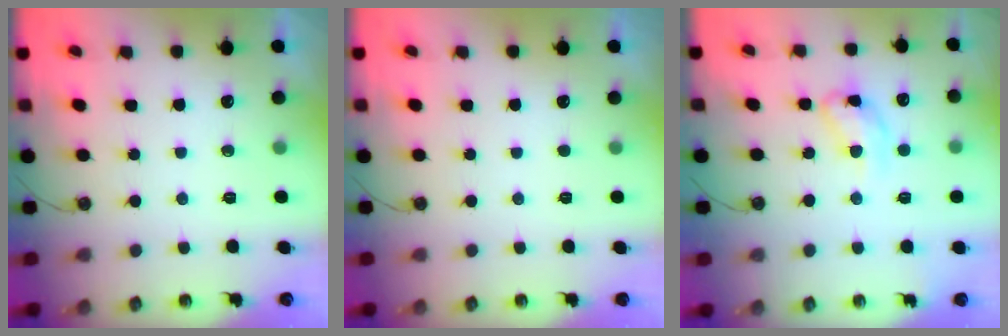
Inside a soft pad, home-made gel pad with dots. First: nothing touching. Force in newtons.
{"total": 0.0}
{"total": 12.3, "press": 12.3, "slide": 0.8}